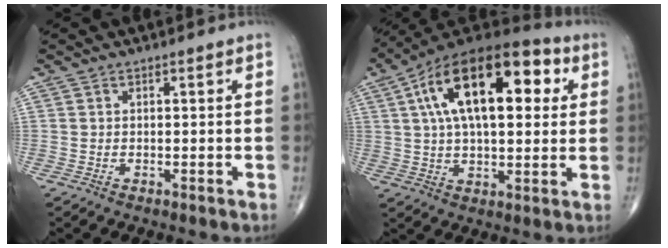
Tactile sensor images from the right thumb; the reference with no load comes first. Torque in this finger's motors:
{"motor_torque": [0.45, 4.56, 2.25, 0.52, 0.65]}